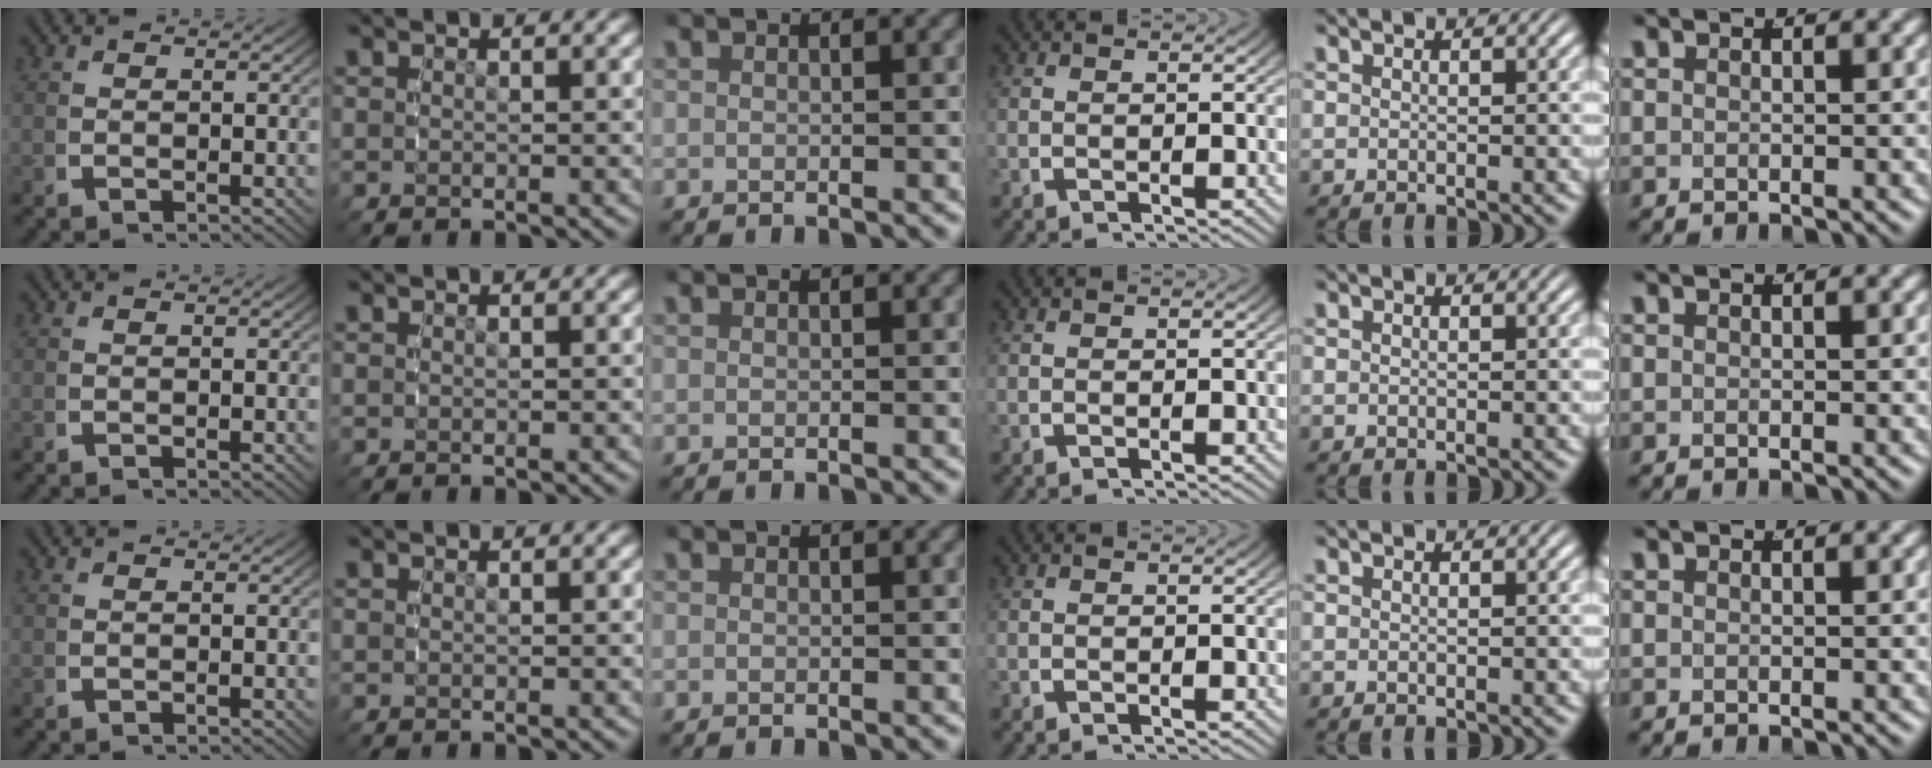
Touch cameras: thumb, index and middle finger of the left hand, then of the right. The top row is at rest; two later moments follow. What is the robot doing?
{"motion": "reach", "object": "stress ball aka squeeze ball"}